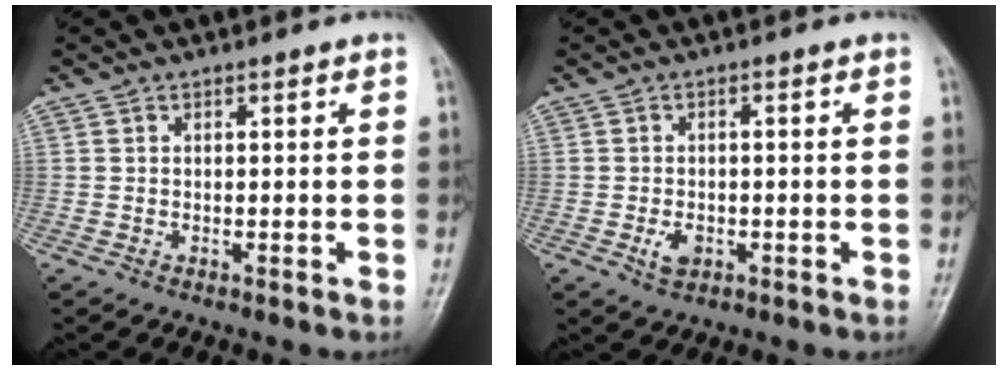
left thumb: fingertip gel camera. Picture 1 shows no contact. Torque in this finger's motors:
{"motor_torque": [0.39, 0.39, 0.42, -0.01, 0.00]}